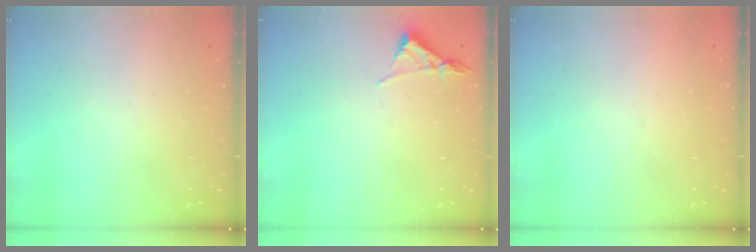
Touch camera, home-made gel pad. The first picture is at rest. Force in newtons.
{"total": 3.1, "press": 3.1, "slide": 0.5}
{"total": 1.6, "press": 1.6, "slide": 0.1}